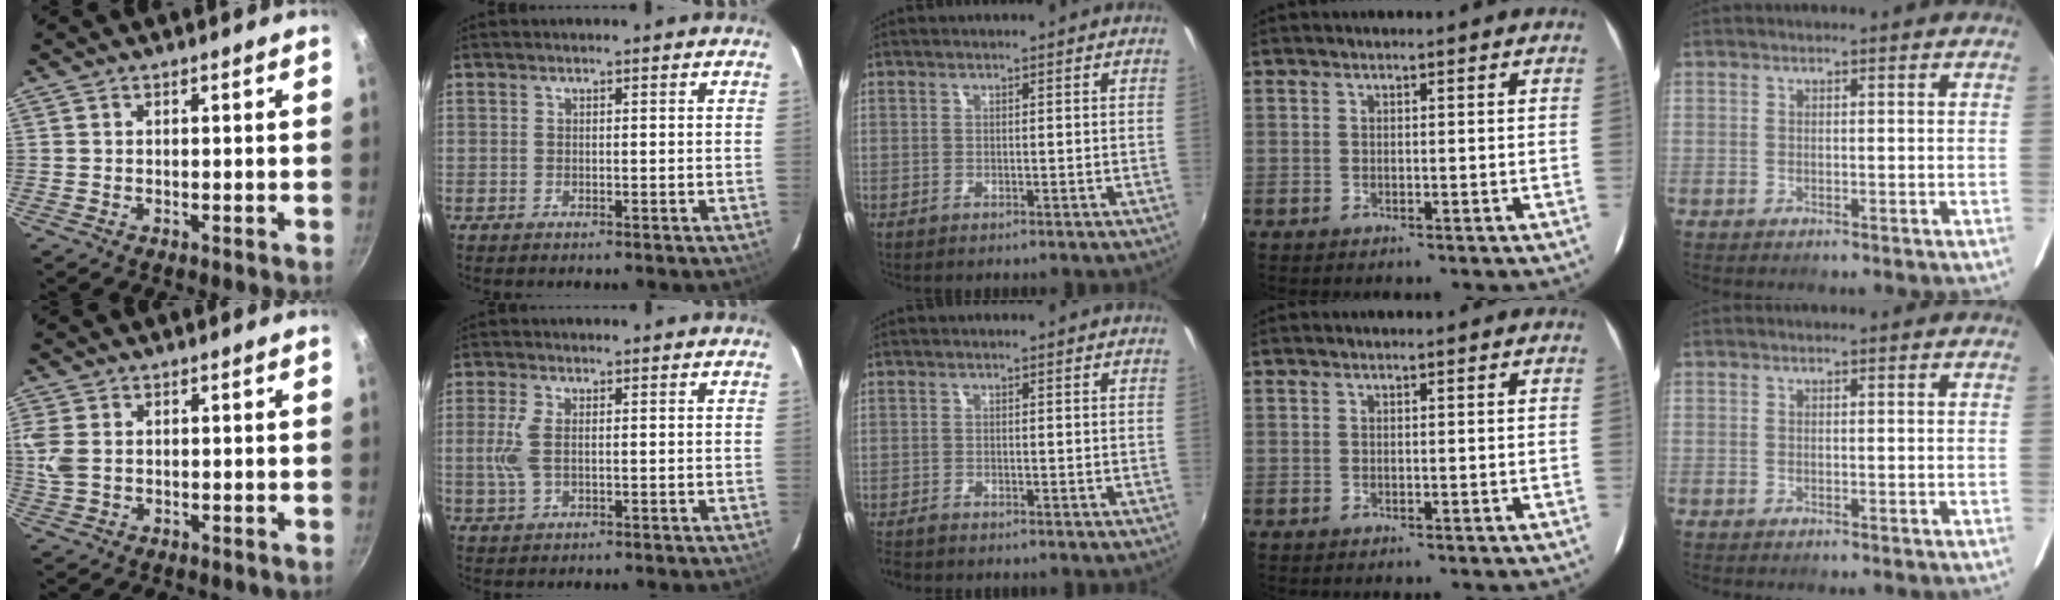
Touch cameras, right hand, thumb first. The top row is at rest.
{"thumb": {"total": 4.6, "force": [0.7, 3.1, 3.3], "torque": [-0.074, 0.001, 0.016]}, "index": {"total": 4.4, "force": [0.2, 1.9, 3.9], "torque": [-0.092, 0.002, 0.005]}, "middle": {"total": 2.4, "force": [-2.2, 0.6, 0.8], "torque": [-0.023, -0.014, -0.043]}}